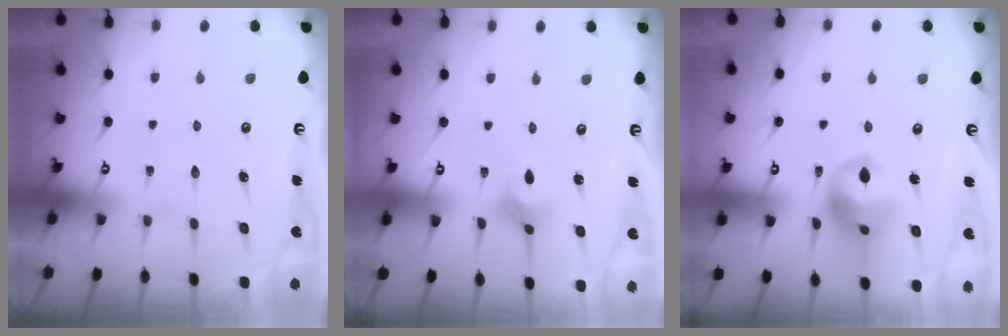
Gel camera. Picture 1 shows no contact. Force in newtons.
{"total": 2.8, "press": 2.7, "slide": 0.6}
{"total": 12.3, "press": 12.2, "slide": 1.6}